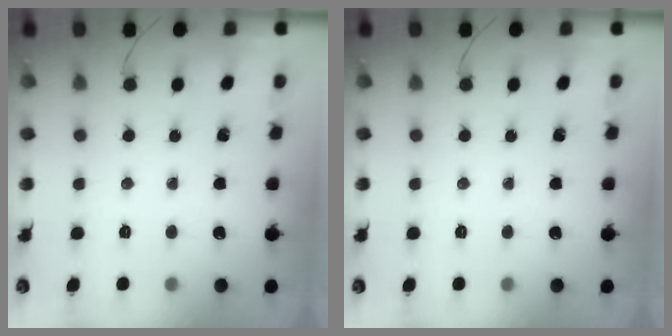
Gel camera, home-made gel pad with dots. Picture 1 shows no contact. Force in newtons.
{"total": 0.0}